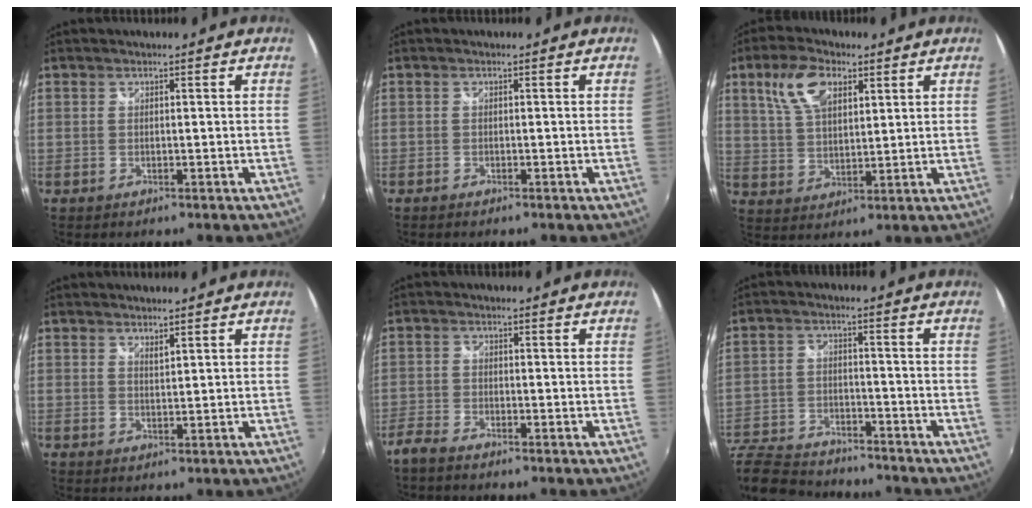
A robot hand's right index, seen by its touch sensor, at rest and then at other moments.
{"total": 0.7, "force": [-0.6, 0.3, 0.3], "torque": [-0.007, -0.002, -0.014]}
{"total": 9.6, "force": [4.7, 5.0, 6.7], "torque": [-0.133, 0.021, 0.093]}
{"total": 1.3, "force": [1.2, 0.3, 0.5], "torque": [-0.007, 0.000, 0.020]}
{"total": 3.8, "force": [-3.3, 1.0, 1.4], "torque": [-0.047, -0.009, -0.072]}
{"total": 18.0, "force": [-14.9, 7.0, 7.2], "torque": [-0.191, -0.013, -0.252]}